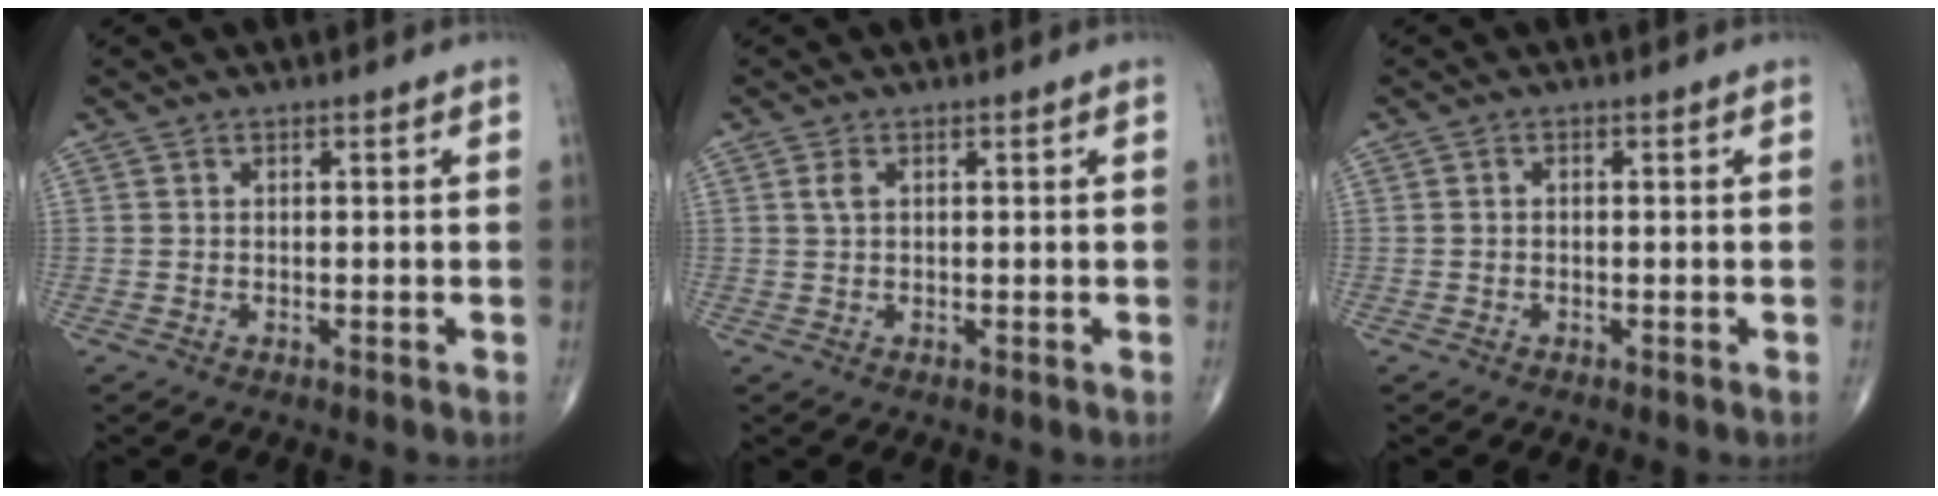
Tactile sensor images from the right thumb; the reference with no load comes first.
{"total": 1.5, "force": [0.5, 0.8, 1.2], "torque": [-0.029, 0.006, 0.011]}
{"total": 0.5, "force": [-0.1, 0.4, 0.4], "torque": [-0.006, 0.001, -0.007]}